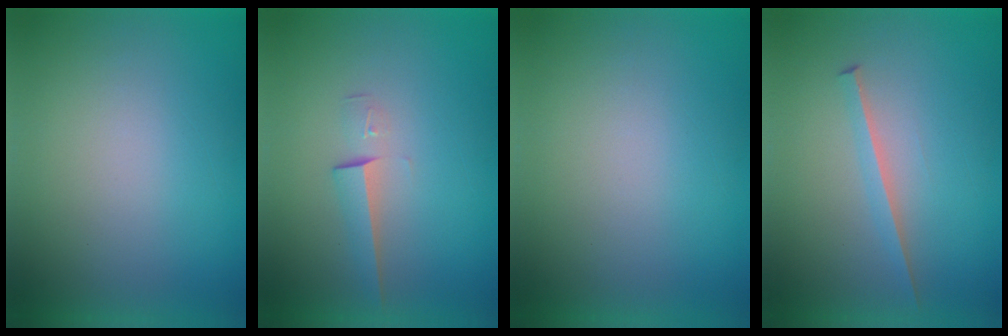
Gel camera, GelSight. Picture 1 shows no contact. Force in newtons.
{"total": 2.3}
{"total": 0.0}
{"total": 1.6}